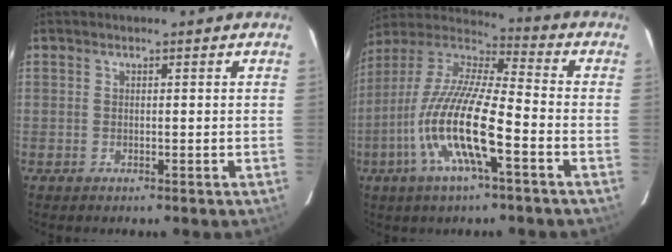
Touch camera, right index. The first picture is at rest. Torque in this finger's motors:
{"motor_torque": [1.30, -0.83, 0.80, 0.21]}